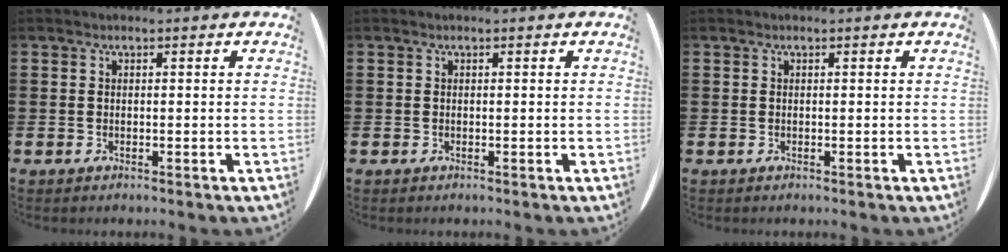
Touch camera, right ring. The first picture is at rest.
{"total": 0.0}
{"total": 0.0}